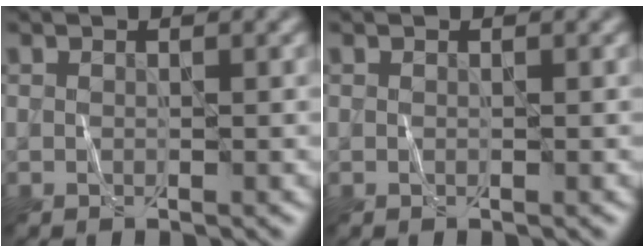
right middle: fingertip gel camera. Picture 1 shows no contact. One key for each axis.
{"total": 0.0}